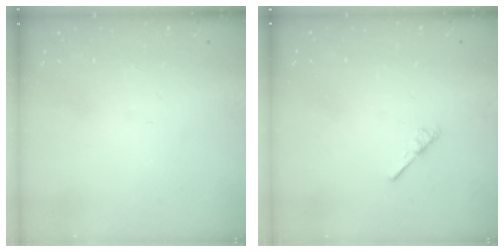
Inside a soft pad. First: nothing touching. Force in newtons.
{"total": 3.0, "press": 3.0, "slide": 0.3}